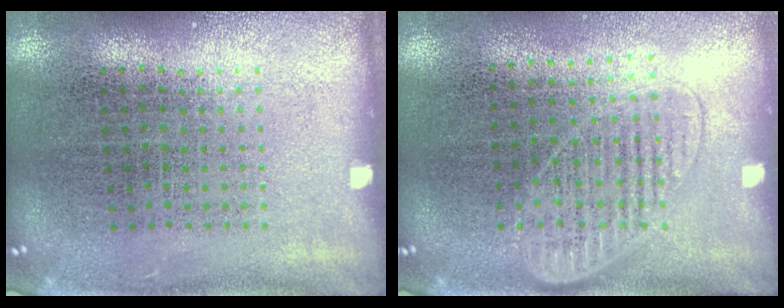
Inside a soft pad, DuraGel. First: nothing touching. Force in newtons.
{"total": 1.4, "press": 1.2, "slide": 0.6}